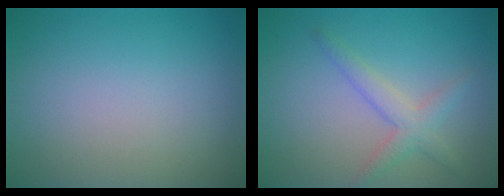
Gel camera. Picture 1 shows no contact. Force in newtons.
{"total": 2.6, "press": 2.6, "slide": 0.1}